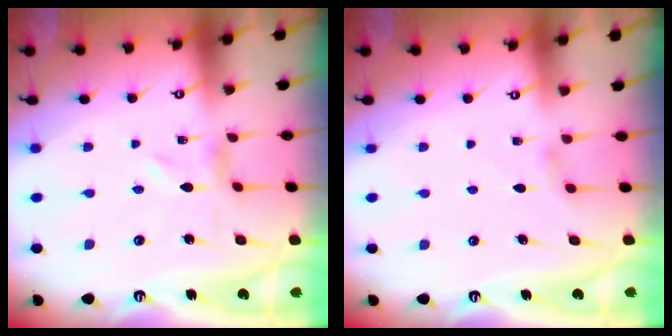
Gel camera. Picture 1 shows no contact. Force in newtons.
{"total": 1.3, "press": 1.3, "slide": 0.3}